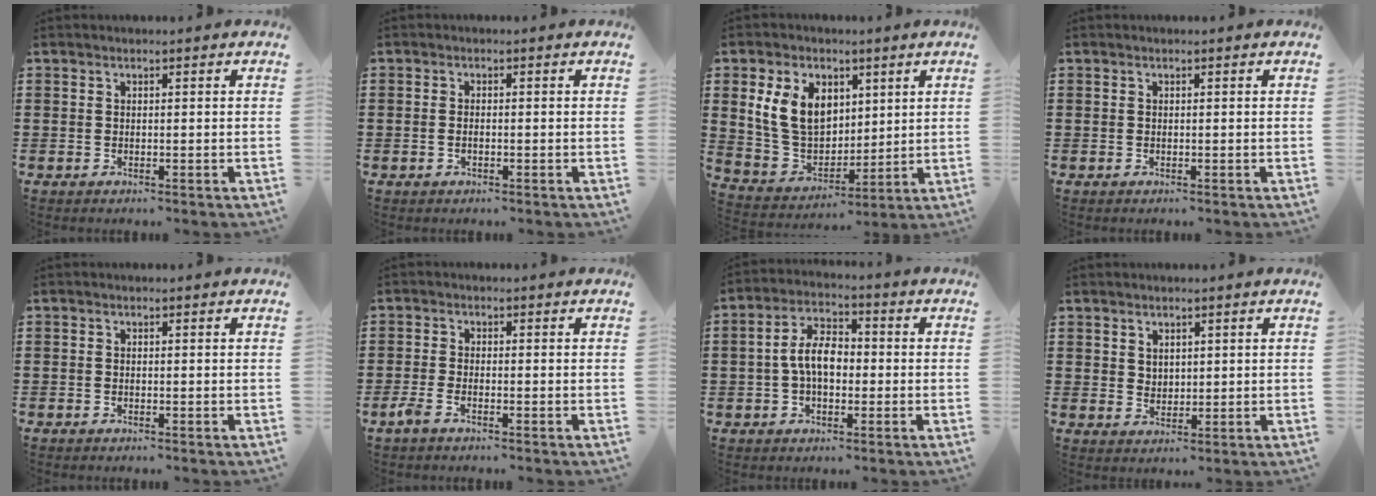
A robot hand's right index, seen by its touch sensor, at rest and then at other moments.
{"total": 1.0, "force": [-0.3, 0.4, 0.8], "torque": [-0.017, 0.000, -0.005]}
{"total": 10.1, "force": [3.3, 7.5, 6.0], "torque": [-0.154, 0.013, 0.059]}
{"total": 0.0}
{"total": 0.0}
{"total": 2.3, "force": [-1.5, 0.5, 1.6], "torque": [-0.049, -0.008, -0.034]}
{"total": 6.6, "force": [-0.5, 3.6, 5.5], "torque": [-0.114, 0.006, -0.013]}
{"total": 2.2, "force": [1.6, 1.4, 0.3], "torque": [-0.010, 0.006, 0.031]}